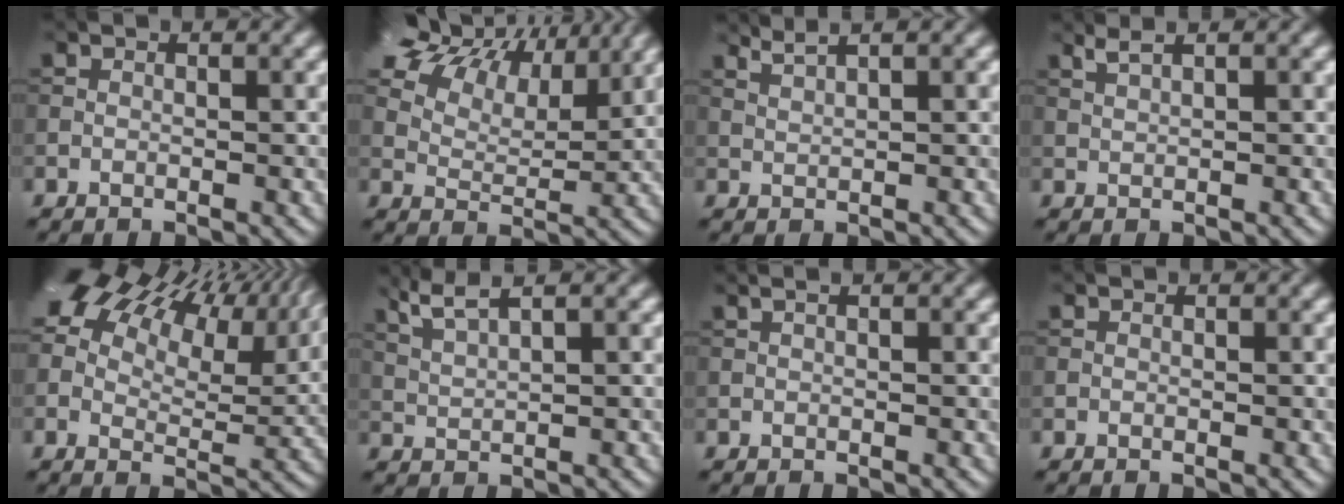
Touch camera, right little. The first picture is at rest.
{"total": 13.3, "force": [8.8, 6.6, 7.5], "torque": [-0.157, 0.032, 0.131]}
{"total": 2.3, "force": [1.9, 0.5, 1.3], "torque": [-0.018, 0.004, 0.028]}
{"total": 1.8, "force": [1.3, 0.5, 1.2], "torque": [-0.019, 0.002, 0.018]}
{"total": 16.5, "force": [9.5, 8.3, 10.6], "torque": [-0.189, 0.038, 0.145]}
{"total": 3.2, "force": [2.3, 0.5, 2.3], "torque": [-0.046, 0.008, 0.050]}
{"total": 1.2, "force": [0.7, 0.5, 0.8], "torque": [-0.010, 0.000, 0.001]}
{"total": 0.0}